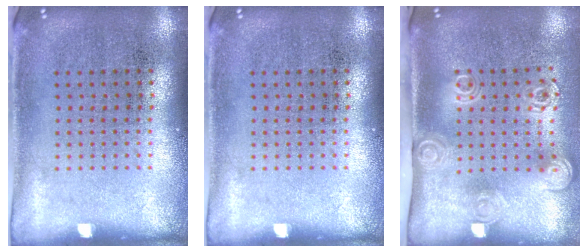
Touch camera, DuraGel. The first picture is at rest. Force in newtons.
{"total": 0.0}
{"total": 2.0, "press": 1.4, "slide": 1.5}